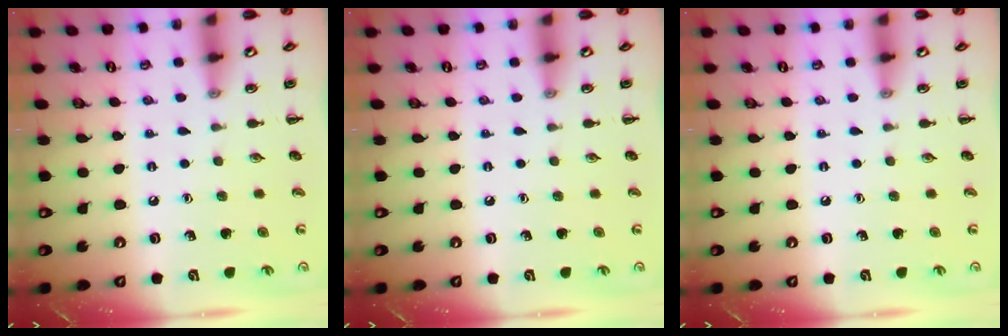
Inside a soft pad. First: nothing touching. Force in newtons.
{"total": 0.0}
{"total": 0.0}